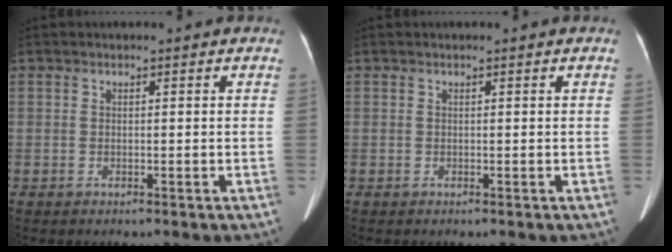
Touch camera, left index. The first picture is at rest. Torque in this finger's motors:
{"motor_torque": [-0.06, 0.02, -0.10, -0.01]}